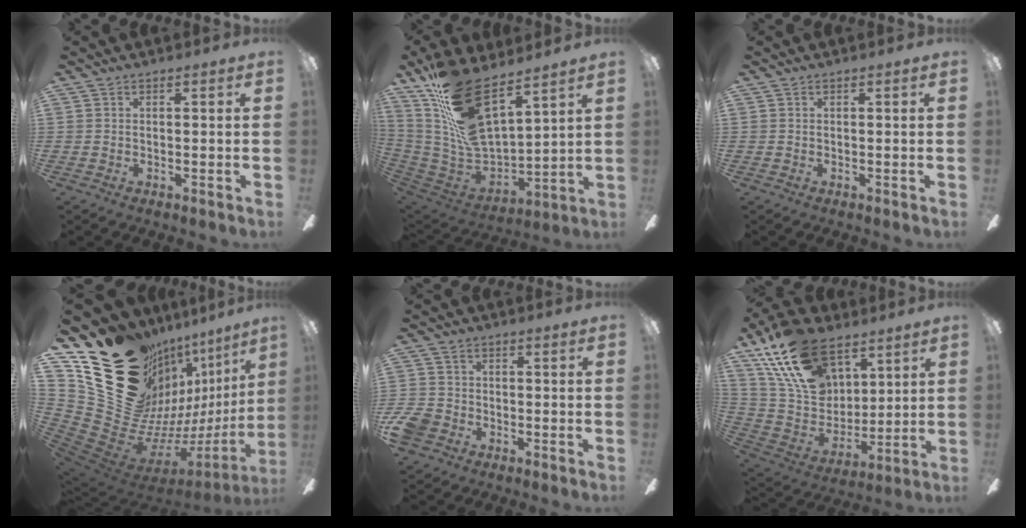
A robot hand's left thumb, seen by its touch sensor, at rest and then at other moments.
{"total": 20.5, "force": [13.1, 8.2, 13.5], "torque": [-0.271, -0.092, 0.236]}
{"total": 0.0}
{"total": 28.5, "force": [14.2, 19.1, 15.6], "torque": [-0.231, -0.163, 0.340]}
{"total": 5.8, "force": [-2.7, 4.5, 2.4], "torque": [-0.063, 0.018, -0.052]}
{"total": 24.2, "force": [13.8, 14.4, 13.7], "torque": [-0.271, -0.062, 0.252]}